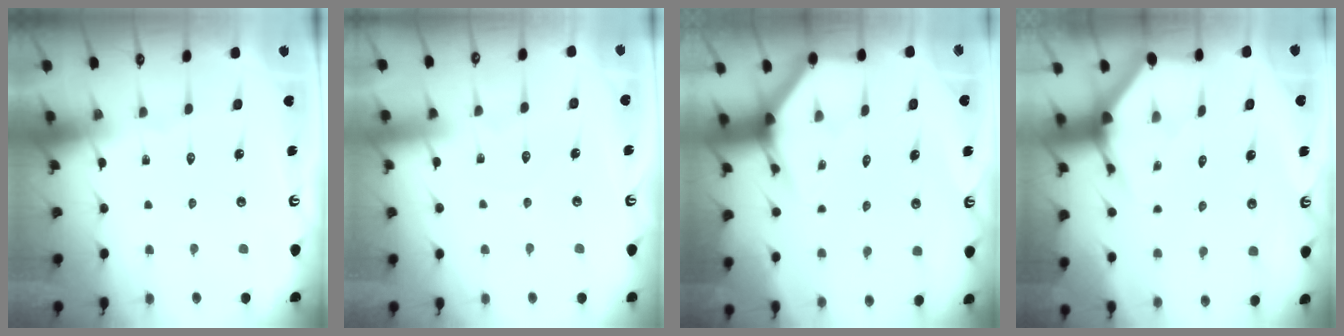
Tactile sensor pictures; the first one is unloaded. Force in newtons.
{"total": 3.0, "press": 3.0, "slide": 0.2}
{"total": 3.9, "press": 3.9, "slide": 0.3}
{"total": 3.4, "press": 3.4, "slide": 0.1}